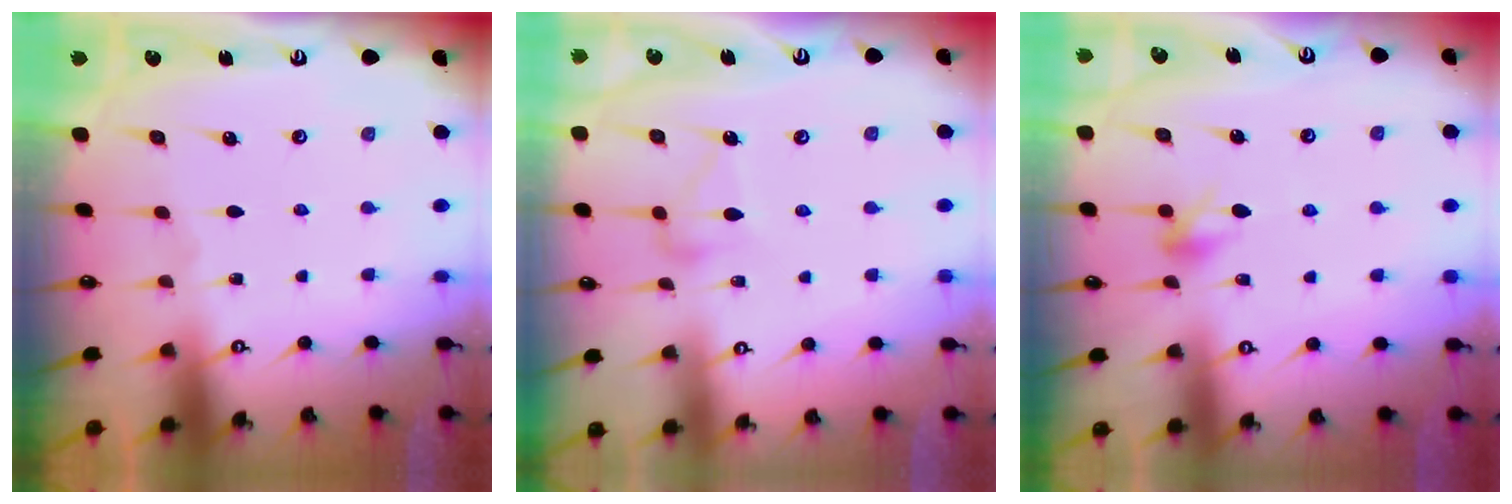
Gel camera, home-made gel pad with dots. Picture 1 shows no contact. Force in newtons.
{"total": 8.7, "press": 8.7, "slide": 0.4}
{"total": 6.3, "press": 6.3, "slide": 1.1}